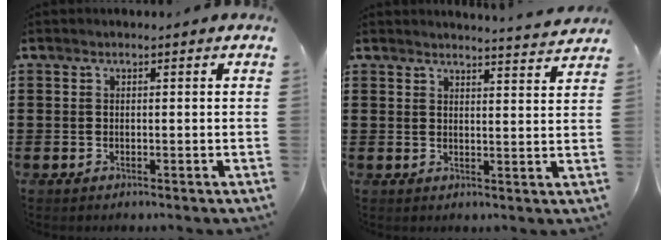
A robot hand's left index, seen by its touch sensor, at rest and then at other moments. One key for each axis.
{"total": 3.1, "fx": 3.0, "fy": -0.5, "fz": 0.2, "tx": -0.007, "ty": -0.020, "tz": 0.052}